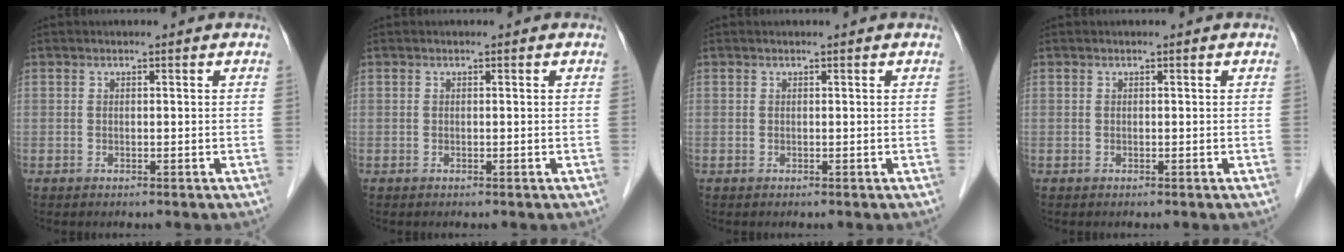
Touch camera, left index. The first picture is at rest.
{"total": 0.0}
{"total": 0.0}
{"total": 0.0}